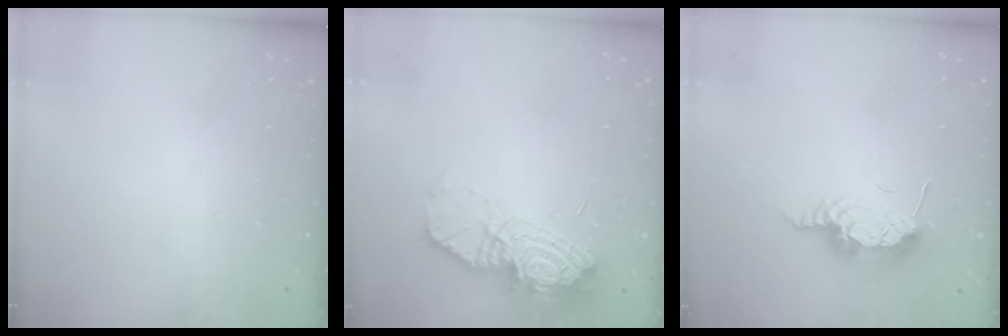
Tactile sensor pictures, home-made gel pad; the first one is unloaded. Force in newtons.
{"total": 14.0, "press": 13.9, "slide": 1.3}
{"total": 8.3, "press": 8.2, "slide": 1.5}